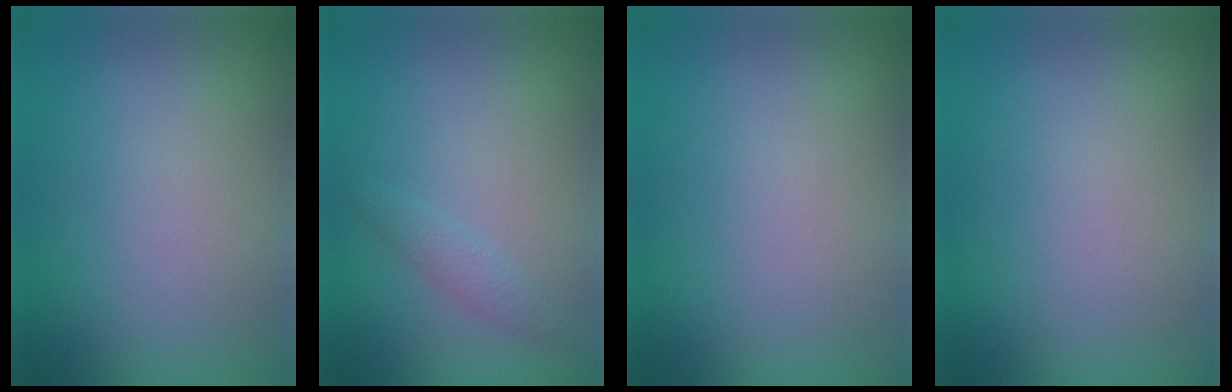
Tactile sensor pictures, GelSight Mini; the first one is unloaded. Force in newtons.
{"total": 1.2, "press": 1.2, "slide": 0.1}
{"total": 0.0}
{"total": 0.0}